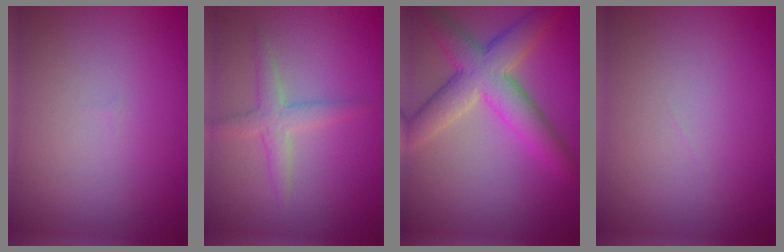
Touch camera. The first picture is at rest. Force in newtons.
{"total": 2.5, "press": 2.5, "slide": 0.1}
{"total": 6.6, "press": 6.5, "slide": 0.4}
{"total": 0.0}